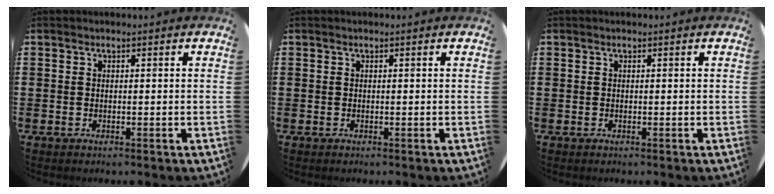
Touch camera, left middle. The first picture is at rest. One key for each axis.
{"total": 0.0}
{"total": 0.0}